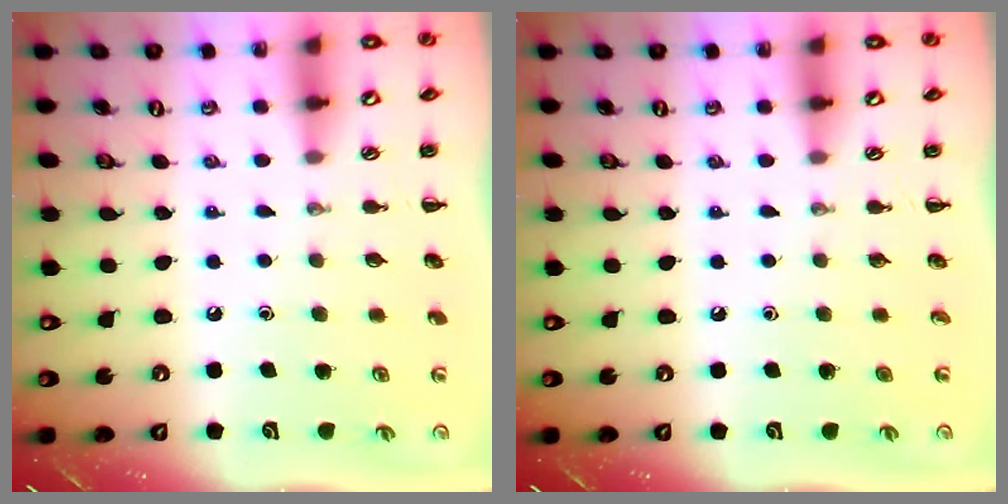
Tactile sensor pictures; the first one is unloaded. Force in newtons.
{"total": 0.0}